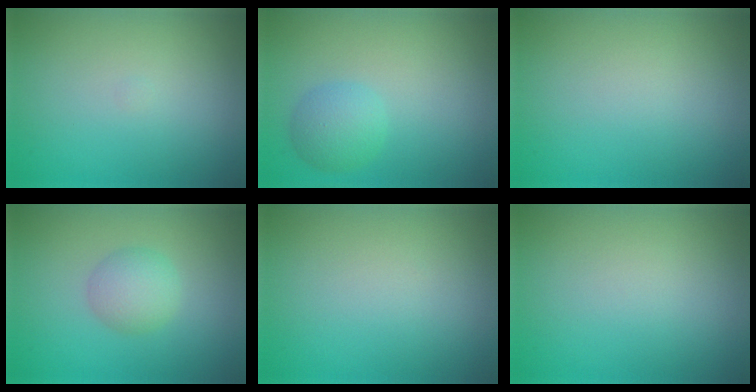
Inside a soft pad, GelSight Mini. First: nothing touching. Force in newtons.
{"total": 2.7, "press": 2.7, "slide": 0.1}
{"total": 0.0}
{"total": 2.6, "press": 2.6, "slide": 0.0}
{"total": 0.0}
{"total": 0.0}